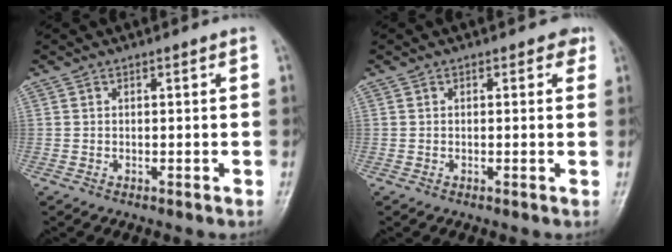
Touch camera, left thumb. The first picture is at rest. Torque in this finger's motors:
{"motor_torque": [1.73, 1.00, 0.26, -0.22, 0.02]}